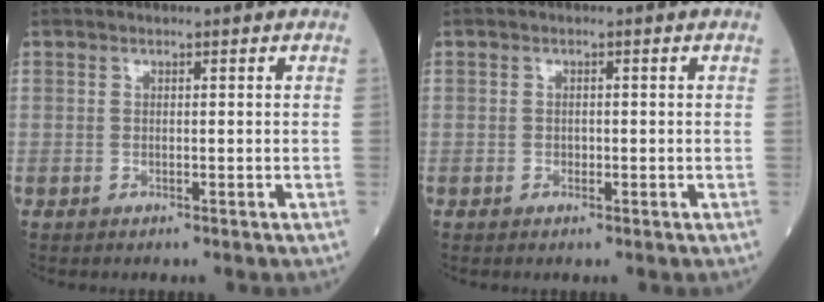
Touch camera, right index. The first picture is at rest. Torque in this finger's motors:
{"motor_torque": [-0.10, 0.00, -0.04, -0.01]}